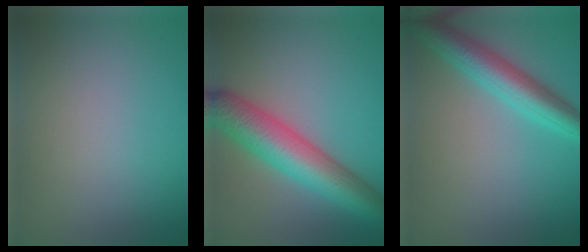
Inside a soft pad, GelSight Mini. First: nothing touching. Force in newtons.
{"total": 7.9, "press": 7.9, "slide": 0.3}
{"total": 5.3, "press": 5.3, "slide": 0.2}